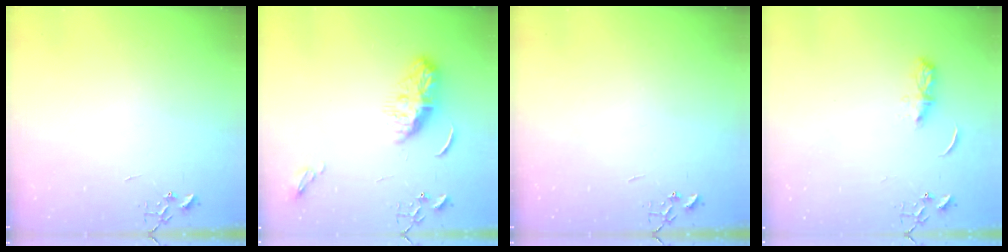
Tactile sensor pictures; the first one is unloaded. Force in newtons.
{"total": 8.5, "press": 8.5, "slide": 0.3}
{"total": 0.0}
{"total": 6.1, "press": 6.0, "slide": 0.7}